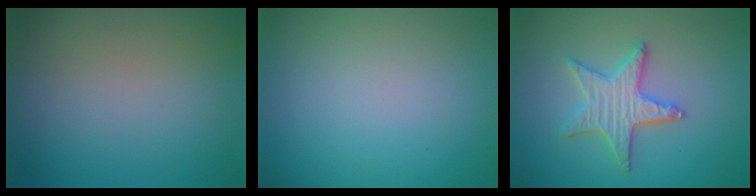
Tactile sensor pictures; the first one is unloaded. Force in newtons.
{"total": 0.0}
{"total": 3.7, "press": 3.6, "slide": 0.8}